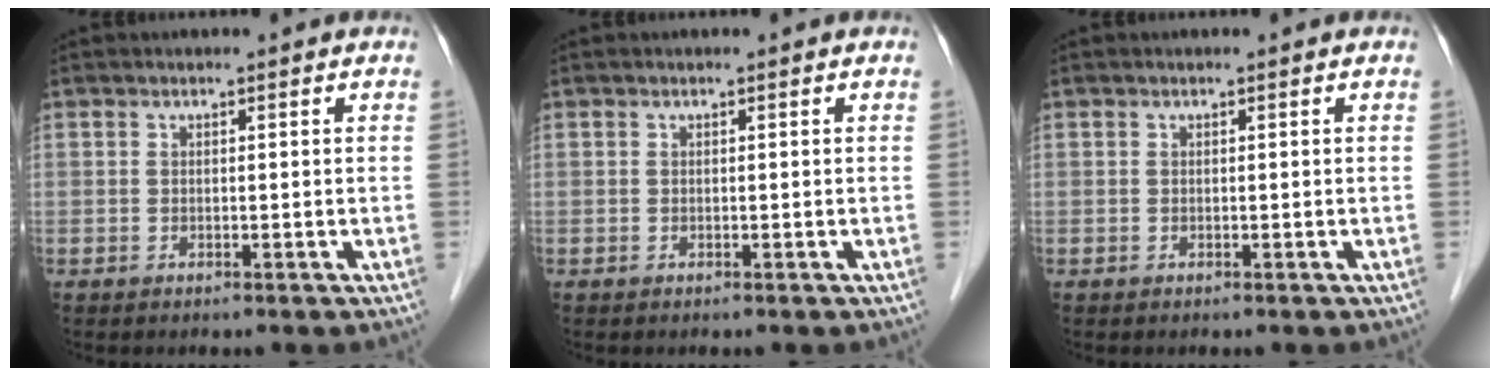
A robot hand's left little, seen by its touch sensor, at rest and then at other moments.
{"total": 0.0}
{"total": 0.0}